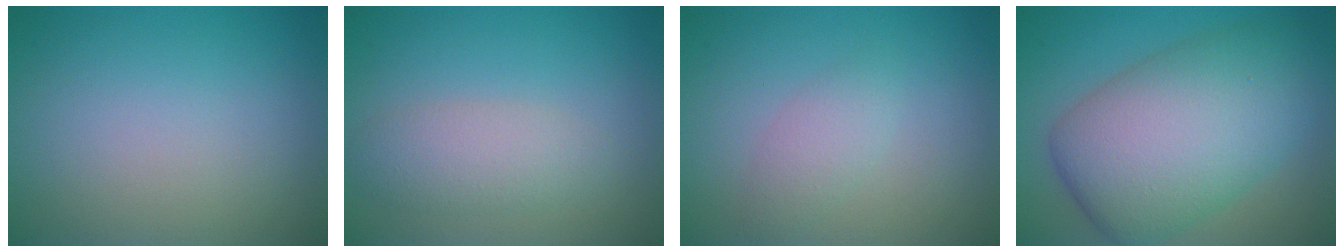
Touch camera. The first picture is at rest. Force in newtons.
{"total": 2.9, "press": 2.9, "slide": 0.1}
{"total": 1.8, "press": 1.8, "slide": 0.0}
{"total": 11.3, "press": 11.3, "slide": 0.1}